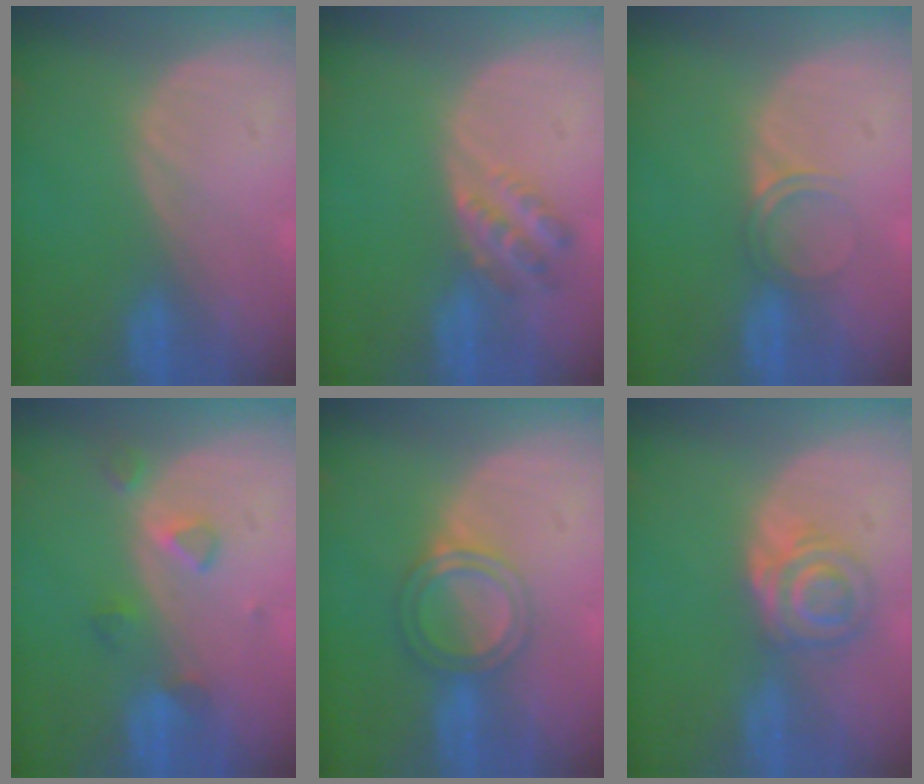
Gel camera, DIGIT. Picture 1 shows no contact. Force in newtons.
{"total": 4.6, "press": 4.0, "slide": 2.3}
{"total": 2.5, "press": 2.1, "slide": 1.2}
{"total": 3.5, "press": 3.4, "slide": 0.8}
{"total": 5.2, "press": 4.7, "slide": 2.2}
{"total": 5.5, "press": 5.2, "slide": 1.8}